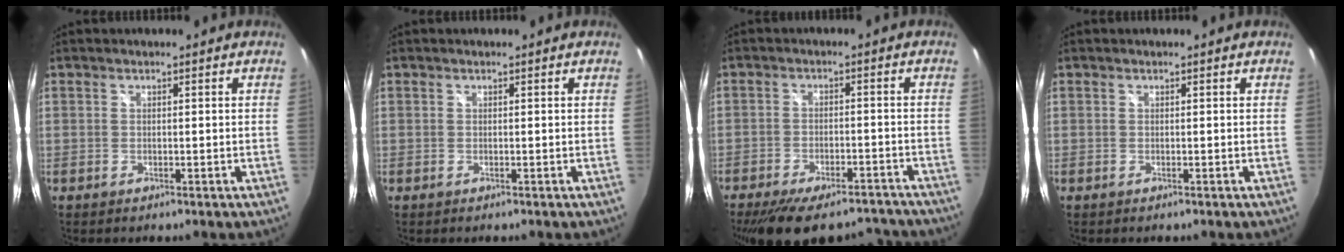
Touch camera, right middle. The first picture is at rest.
{"total": 0.0}
{"total": 17.7, "force": [-14.6, 6.3, 7.8], "torque": [-0.163, -0.009, -0.193]}
{"total": 0.0}